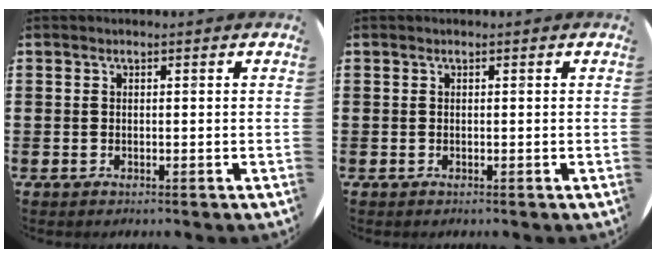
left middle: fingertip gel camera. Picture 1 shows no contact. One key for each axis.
{"total": 0.0}